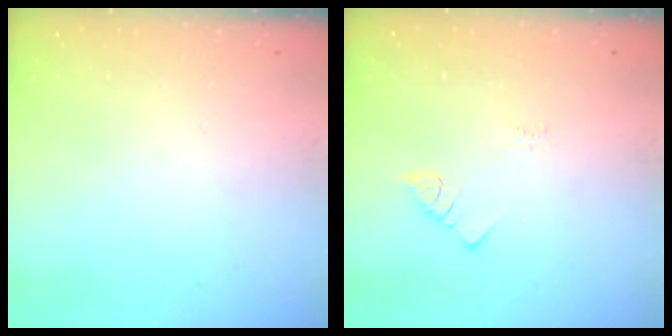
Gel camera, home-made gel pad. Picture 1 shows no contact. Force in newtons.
{"total": 2.0, "press": 2.0, "slide": 0.4}